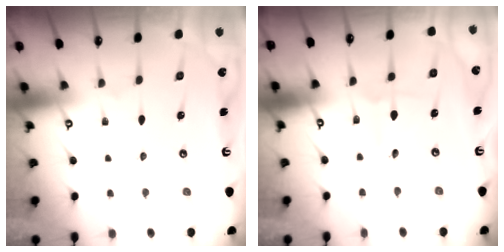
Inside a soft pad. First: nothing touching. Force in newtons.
{"total": 2.6, "press": 2.4, "slide": 0.9}